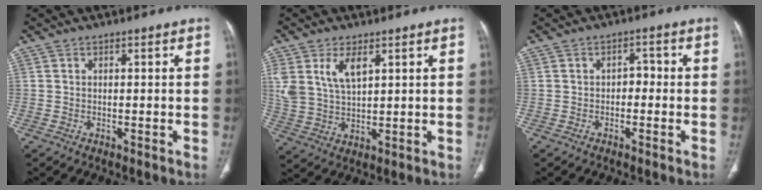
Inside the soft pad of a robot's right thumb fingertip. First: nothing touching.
{"total": 8.3, "force": [3.8, 4.3, 6.0], "torque": [-0.118, -0.010, 0.084]}
{"total": 2.2, "force": [-0.6, 1.6, 1.4], "torque": [-0.008, 0.015, -0.015]}